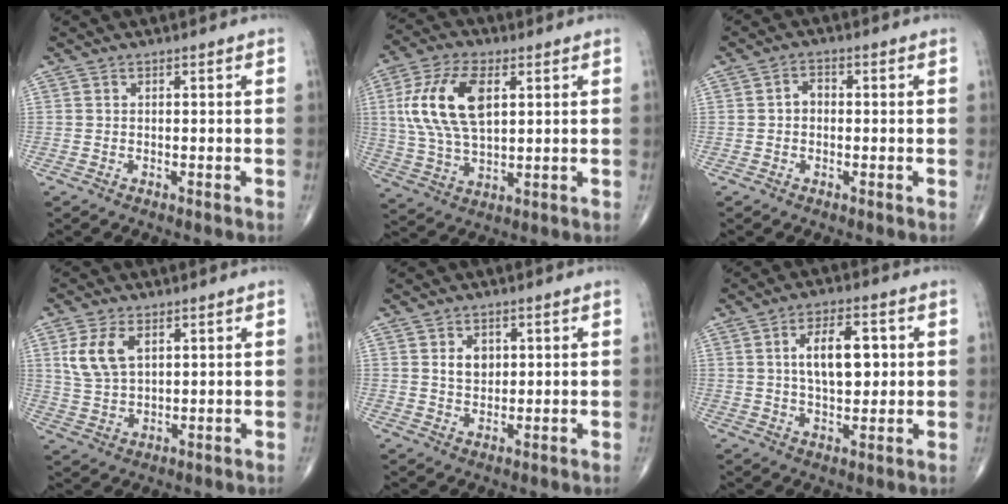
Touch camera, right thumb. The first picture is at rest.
{"total": 15.0, "force": [3.6, 7.7, 12.4], "torque": [-0.247, 0.001, 0.070]}
{"total": 2.3, "force": [-0.3, 1.8, 1.4], "torque": [-0.011, 0.013, -0.013]}
{"total": 7.8, "force": [2.8, 4.5, 5.7], "torque": [-0.113, -0.006, 0.061]}
{"total": 4.0, "force": [1.1, 2.9, 2.4], "torque": [-0.024, -0.007, 0.020]}
{"total": 9.7, "force": [1.7, 4.8, 8.2], "torque": [-0.114, -0.001, 0.028]}